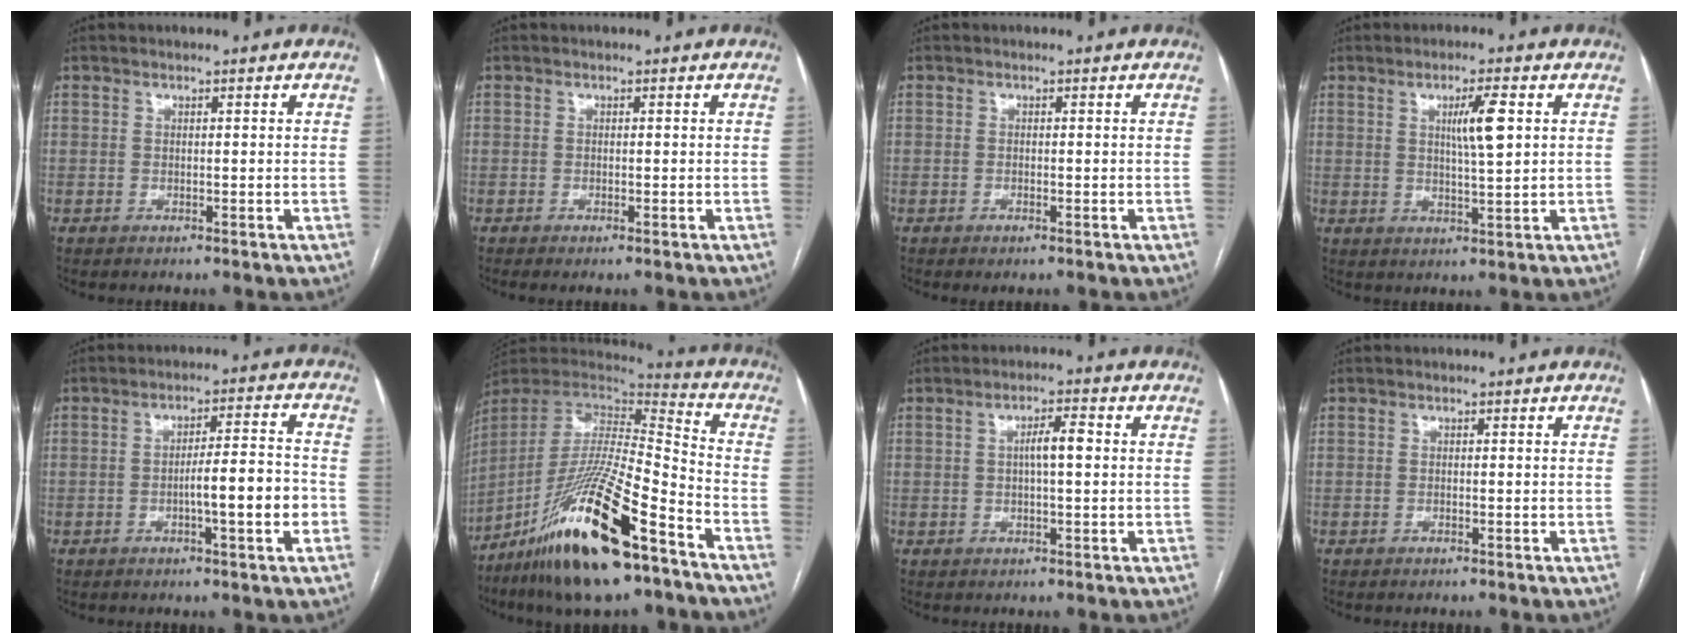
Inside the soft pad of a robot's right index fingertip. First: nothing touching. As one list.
[{"total": 1.0, "force": [-0.6, -0.1, 0.8], "torque": [-0.016, -0.001, -0.010]}, {"total": 0.9, "force": [-0.5, 0.1, 0.7], "torque": [-0.016, -0.001, -0.006]}, {"total": 5.4, "force": [1.5, 0.4, 5.2], "torque": [-0.090, 0.000, 0.028]}, {"total": 7.7, "force": [-2.3, 0.5, 7.3], "torque": [-0.111, 0.013, -0.034]}, {"total": 24.3, "force": [-14.9, 3.6, 18.8], "torque": [-0.374, -0.038, -0.271]}, {"total": 3.6, "force": [0.3, 0.6, 3.6], "torque": [-0.063, 0.008, 0.004]}, {"total": 0.0}]